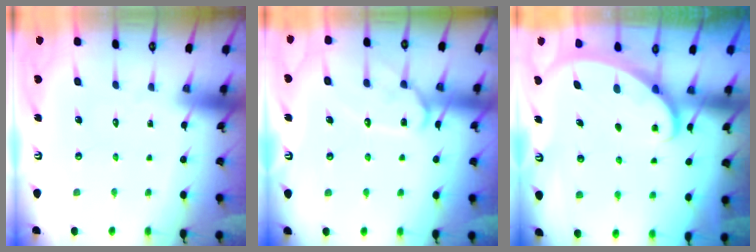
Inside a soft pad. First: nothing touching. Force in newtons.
{"total": 12.5, "press": 12.4, "slide": 1.0}
{"total": 2.1, "press": 2.1, "slide": 0.1}